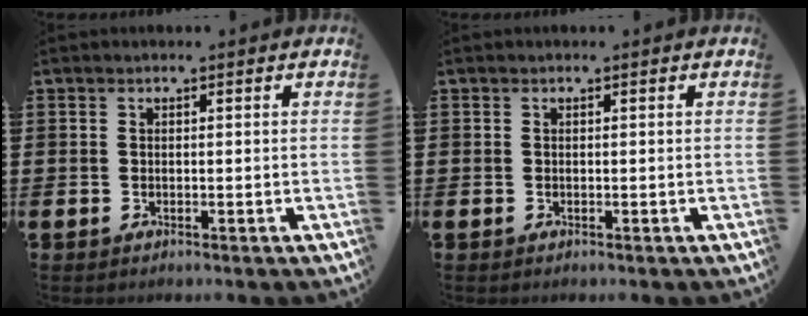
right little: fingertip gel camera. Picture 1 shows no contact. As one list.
[{"total": 0.0}]